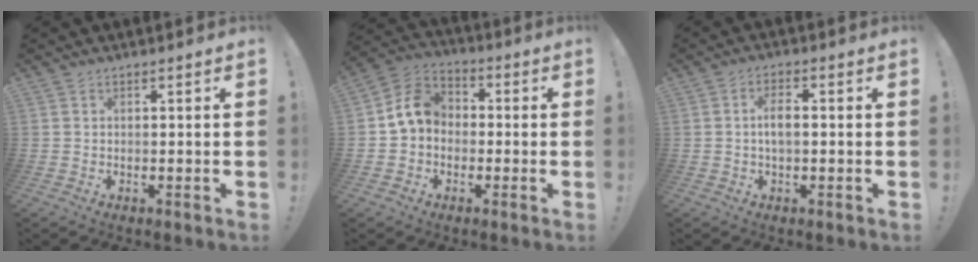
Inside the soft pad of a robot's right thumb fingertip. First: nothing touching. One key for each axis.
{"total": 10.0, "fx": 0.9, "fy": 8.2, "fz": 5.6, "tx": -0.094, "ty": 0.020, "tz": 0.023}
{"total": 4.8, "fx": -0.1, "fy": 2.1, "fz": 4.3, "tx": -0.083, "ty": 0.007, "tz": -0.004}